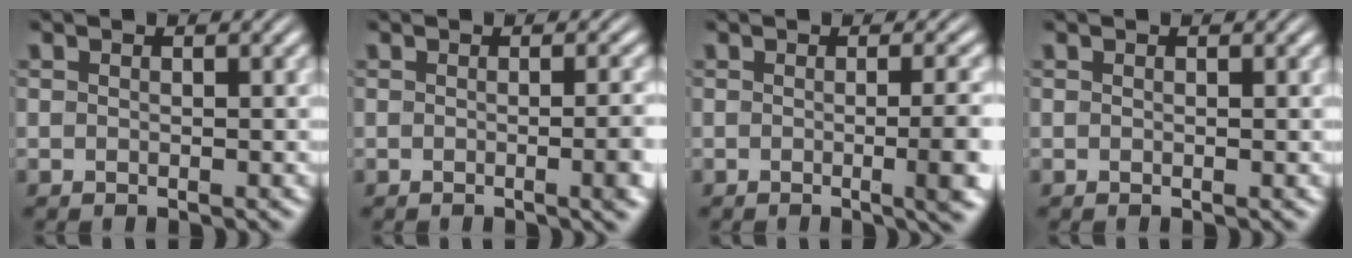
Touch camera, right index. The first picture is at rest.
{"total": 2.0, "force": [-0.5, 0.0, 1.9], "torque": [-0.020, 0.005, -0.012]}
{"total": 3.5, "force": [-0.7, 0.2, 3.4], "torque": [-0.037, 0.004, -0.017]}
{"total": 0.0}